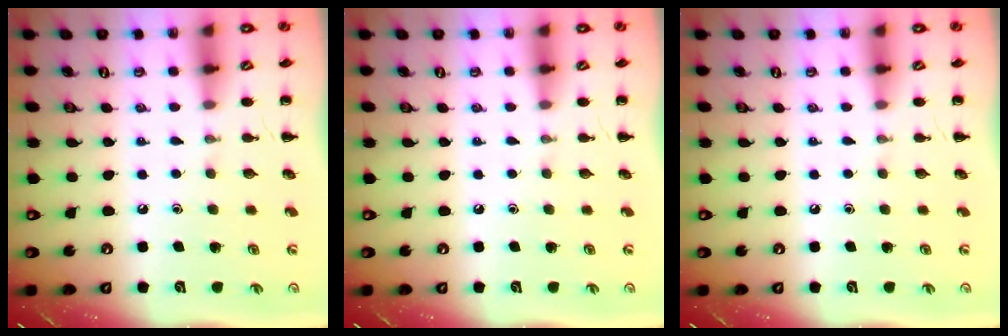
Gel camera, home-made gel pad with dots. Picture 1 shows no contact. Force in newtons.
{"total": 0.0}
{"total": 0.0}